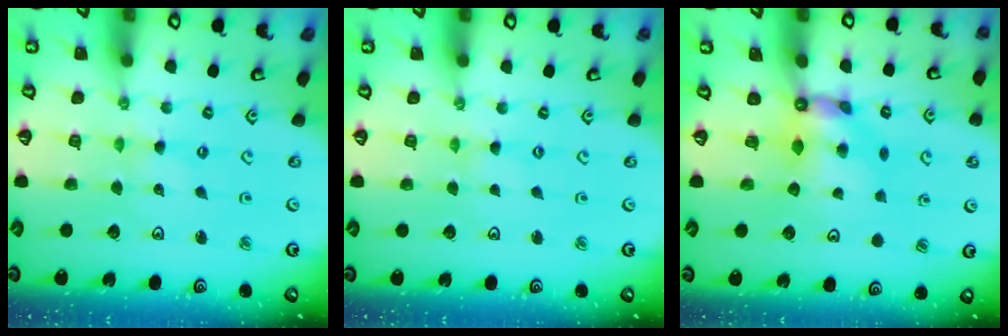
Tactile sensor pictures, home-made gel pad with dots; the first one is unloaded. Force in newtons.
{"total": 0.0}
{"total": 6.2, "press": 6.2, "slide": 0.6}